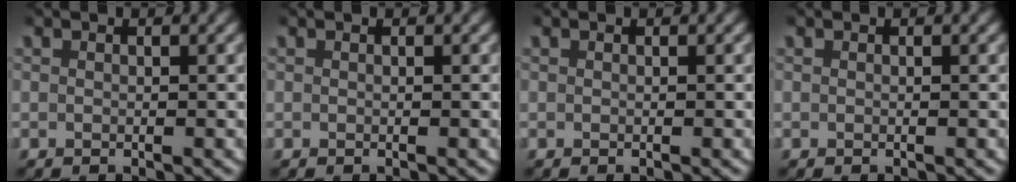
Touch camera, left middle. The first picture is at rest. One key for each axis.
{"total": 0.0}
{"total": 0.0}
{"total": 0.0}